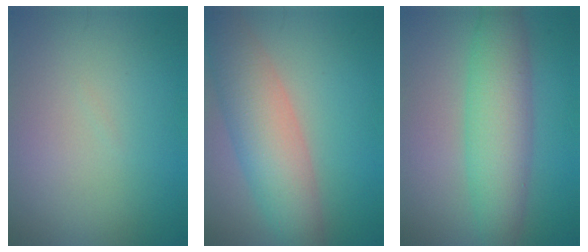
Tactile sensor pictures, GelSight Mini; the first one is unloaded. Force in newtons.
{"total": 7.0, "press": 7.0, "slide": 0.4}
{"total": 6.4, "press": 6.4, "slide": 0.1}